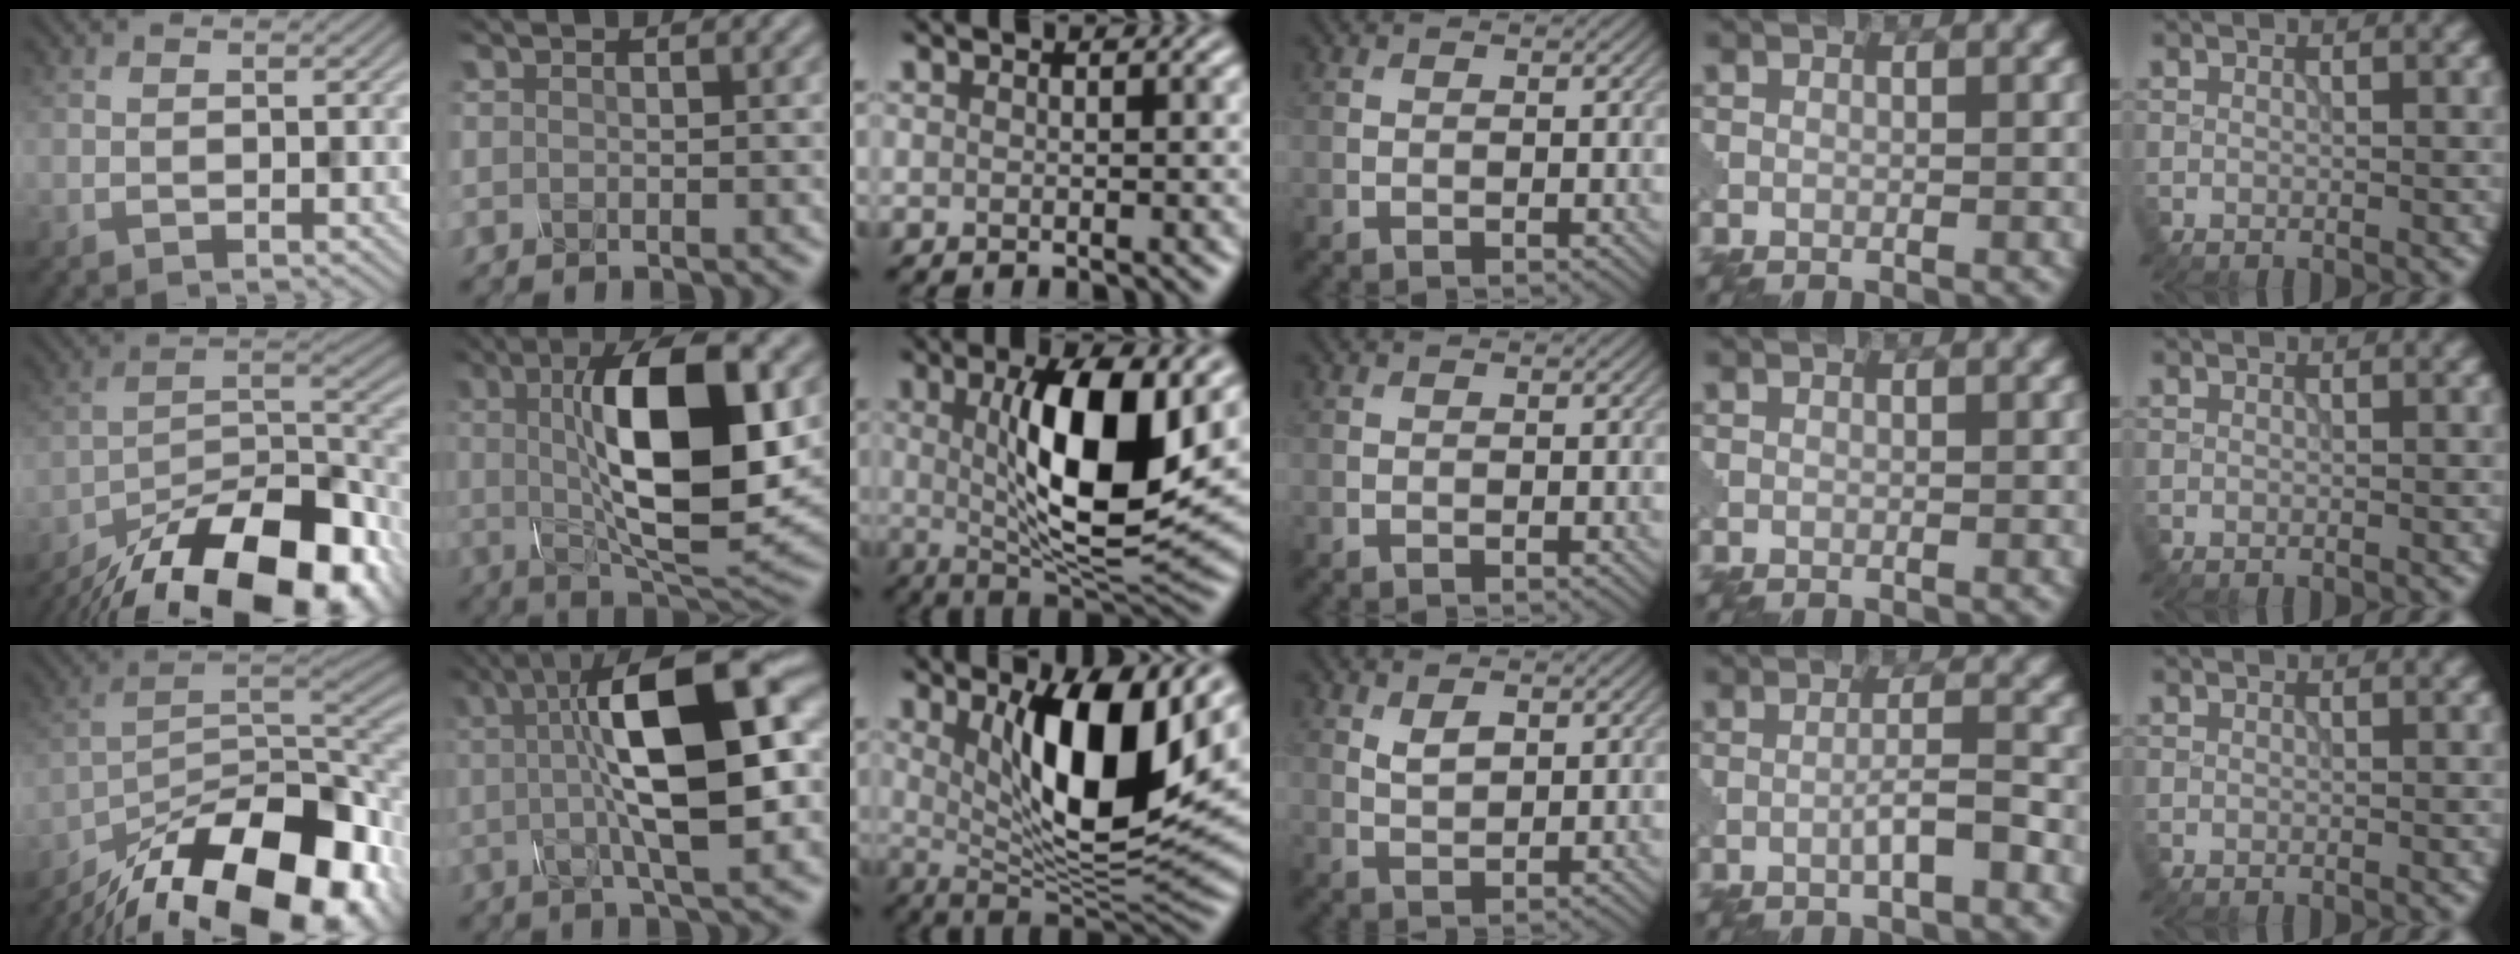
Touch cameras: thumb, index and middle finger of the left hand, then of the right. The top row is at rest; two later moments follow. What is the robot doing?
{"motion": "assemble", "object": "glue stick"}